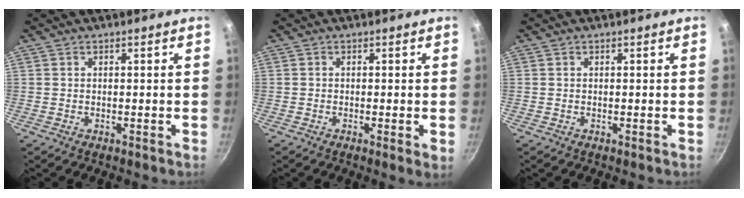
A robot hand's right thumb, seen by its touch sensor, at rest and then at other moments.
{"total": 1.7, "force": [-0.3, 0.2, 1.7], "torque": [-0.027, -0.006, -0.007]}
{"total": 0.0}